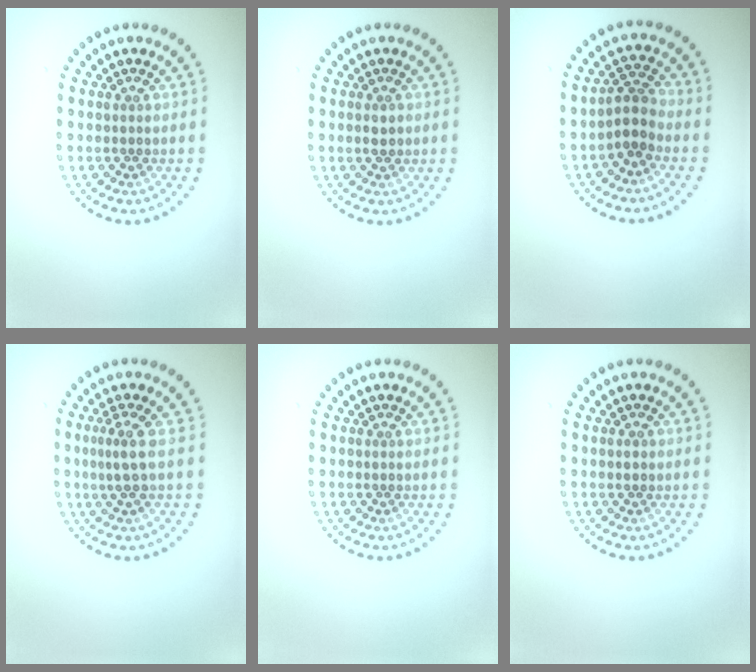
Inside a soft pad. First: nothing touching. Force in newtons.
{"total": 1.0, "press": 1.0, "slide": 0.2}
{"total": 2.5, "press": 2.0, "slide": 1.4}
{"total": 2.2, "press": 1.4, "slide": 1.6}
{"total": 0.0}
{"total": 0.9, "press": 0.9, "slide": 0.0}